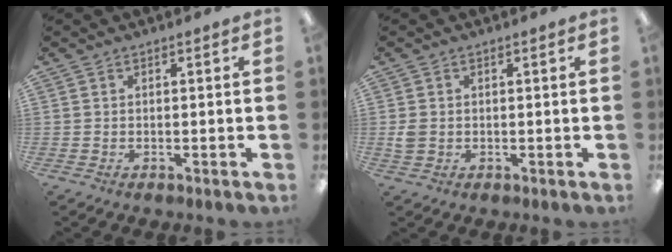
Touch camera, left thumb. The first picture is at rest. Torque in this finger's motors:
{"motor_torque": [0.35, 0.47, 0.59, -0.26, 0.01]}